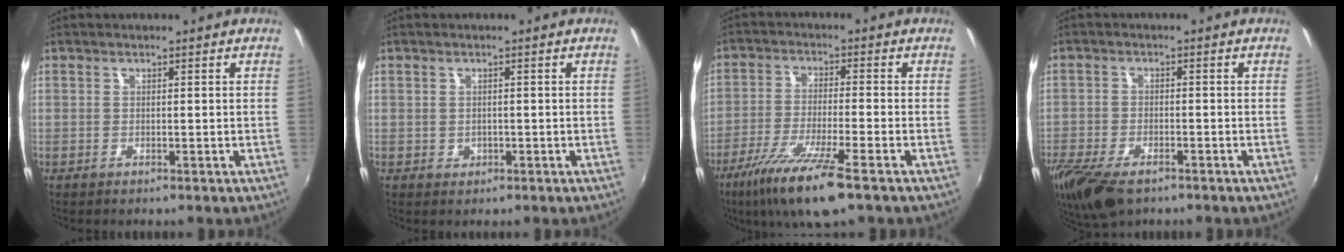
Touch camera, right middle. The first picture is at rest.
{"total": 1.2, "force": [-0.2, 1.1, 0.3], "torque": [-0.002, 0.000, 0.000]}
{"total": 12.1, "force": [-7.6, 1.1, 9.3], "torque": [-0.198, -0.034, -0.140]}
{"total": 12.1, "force": [-8.2, 5.3, 7.1], "torque": [-0.173, -0.039, -0.148]}